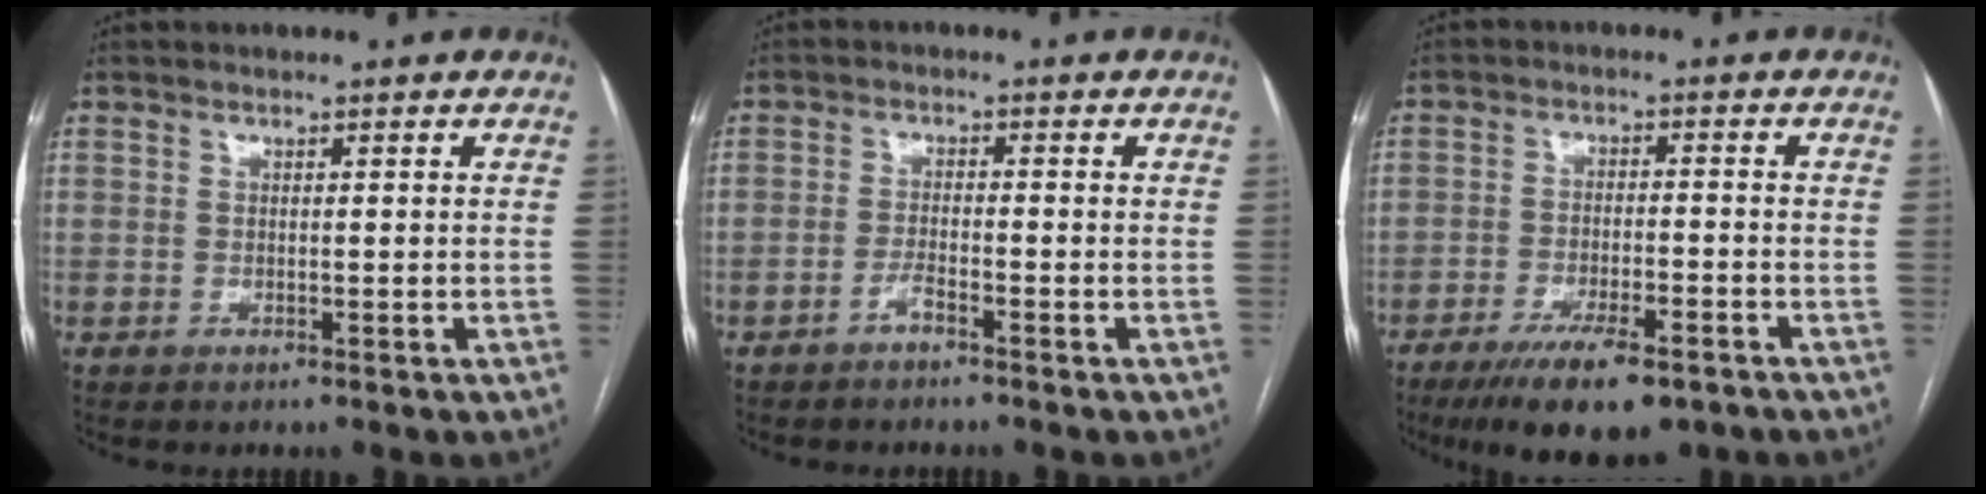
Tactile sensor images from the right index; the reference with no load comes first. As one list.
[{"total": 1.9, "force": [-1.5, 0.1, 1.2], "torque": [-0.027, 0.002, -0.029]}, {"total": 11.1, "force": [-7.7, 3.1, 7.4], "torque": [-0.120, -0.015, -0.122]}]